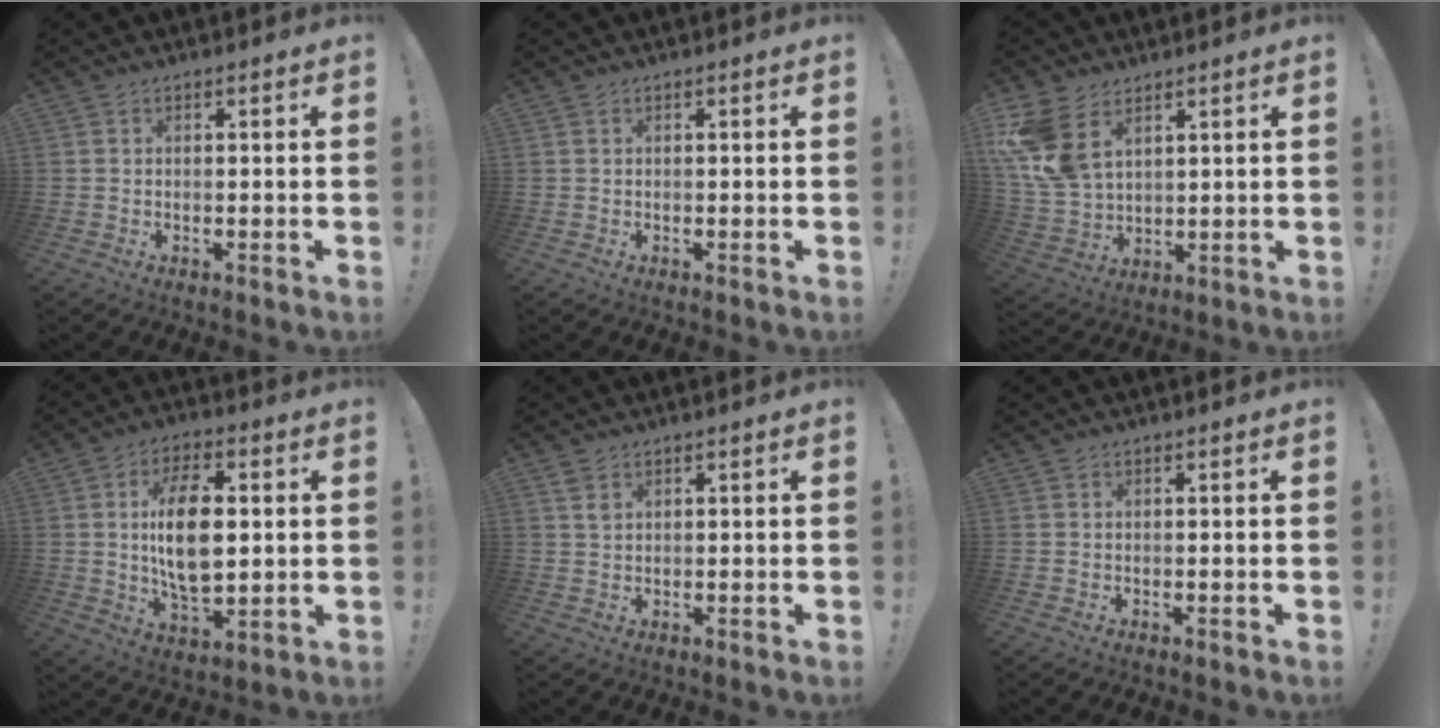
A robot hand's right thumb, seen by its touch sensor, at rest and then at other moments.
{"total": 0.0}
{"total": 13.3, "force": [6.1, 8.6, 8.0], "torque": [-0.172, -0.033, 0.123]}
{"total": 15.8, "force": [1.5, 8.5, 13.2], "torque": [-0.243, -0.001, 0.021]}
{"total": 2.5, "force": [1.4, 1.5, 1.4], "torque": [-0.022, -0.003, 0.026]}
{"total": 0.0}